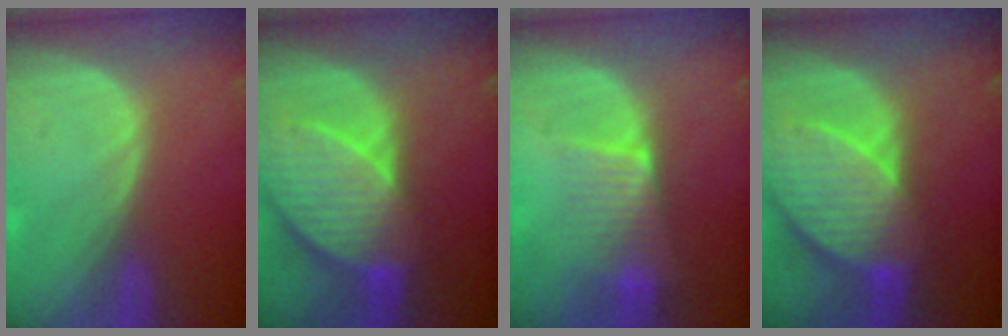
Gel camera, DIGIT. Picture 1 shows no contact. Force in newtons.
{"total": 10.6, "press": 9.3, "slide": 5.0}
{"total": 6.7, "press": 5.9, "slide": 3.1}
{"total": 10.6, "press": 9.3, "slide": 5.0}